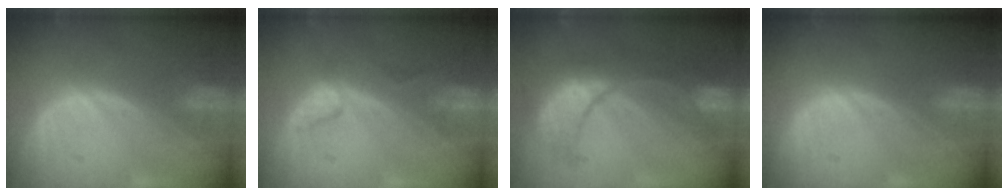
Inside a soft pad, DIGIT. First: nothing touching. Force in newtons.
{"total": 2.8, "press": 2.7, "slide": 0.4}
{"total": 9.1, "press": 9.1, "slide": 0.6}
{"total": 0.0}